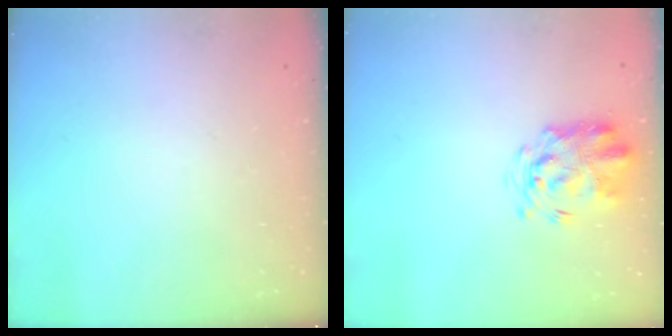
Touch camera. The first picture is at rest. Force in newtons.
{"total": 4.2, "press": 4.1, "slide": 0.8}